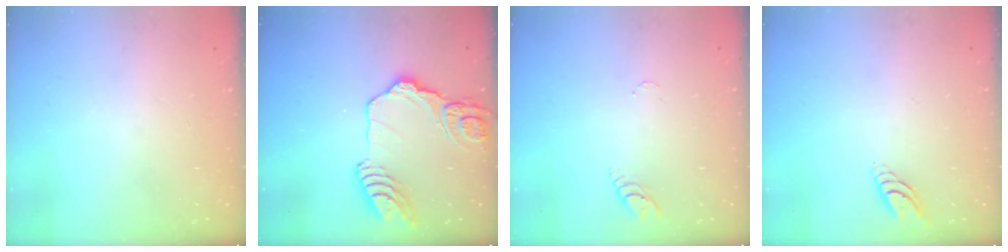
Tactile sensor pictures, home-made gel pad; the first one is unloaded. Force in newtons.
{"total": 18.6, "press": 18.5, "slide": 2.1}
{"total": 3.8, "press": 3.7, "slide": 0.4}
{"total": 5.7, "press": 5.6, "slide": 0.7}